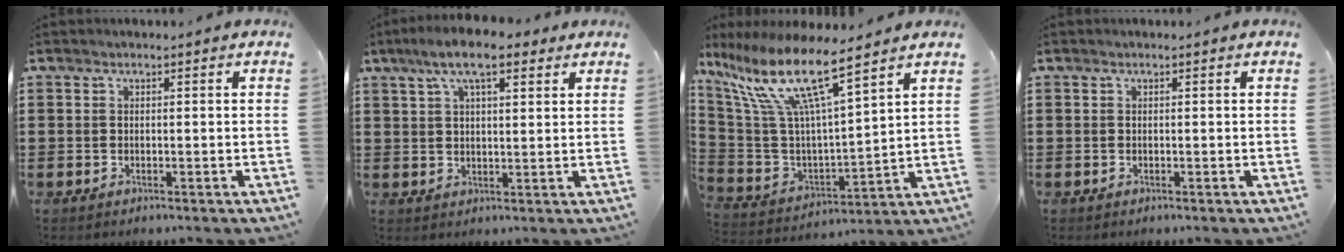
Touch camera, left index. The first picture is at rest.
{"total": 8.2, "force": [5.2, 2.4, 5.9], "torque": [-0.125, 0.010, 0.093]}
{"total": 13.6, "force": [8.9, 2.4, 10.1], "torque": [-0.233, -0.054, 0.146]}
{"total": 0.0}